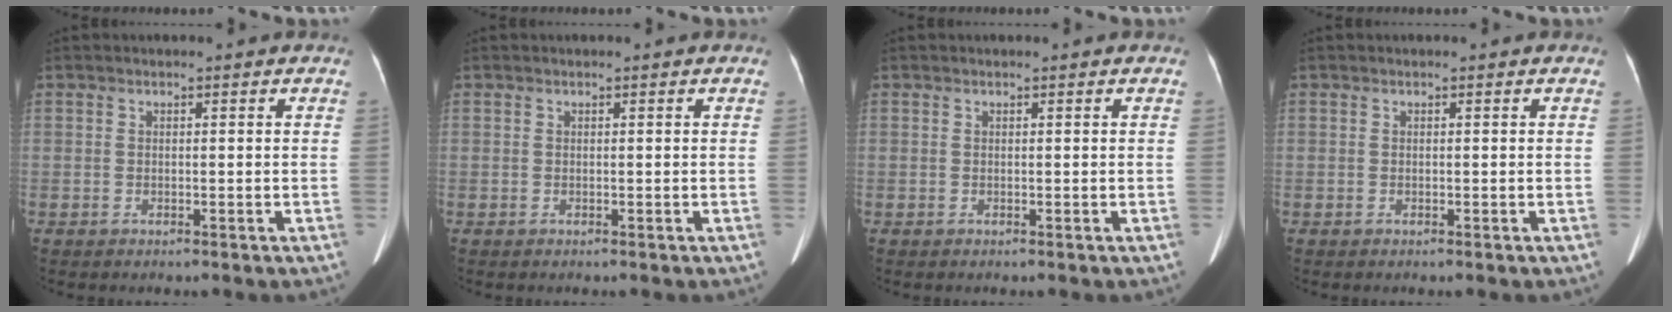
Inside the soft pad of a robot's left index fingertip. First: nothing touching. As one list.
[{"total": 0.0}, {"total": 0.0}, {"total": 0.0}]